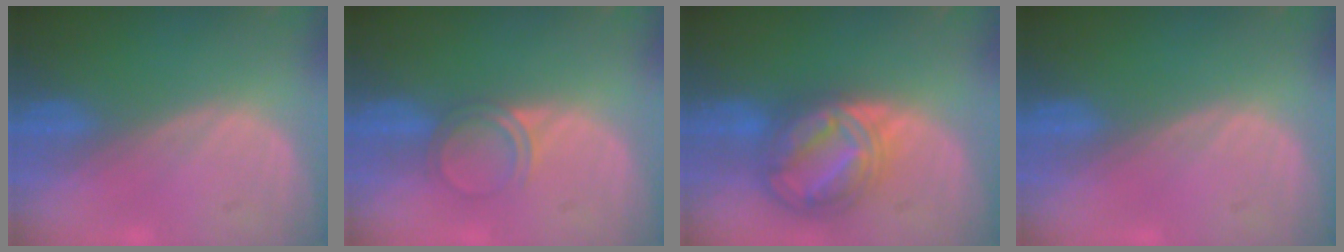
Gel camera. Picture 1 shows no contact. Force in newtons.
{"total": 3.2, "press": 2.9, "slide": 1.2}
{"total": 9.0, "press": 9.0, "slide": 0.7}
{"total": 0.0}